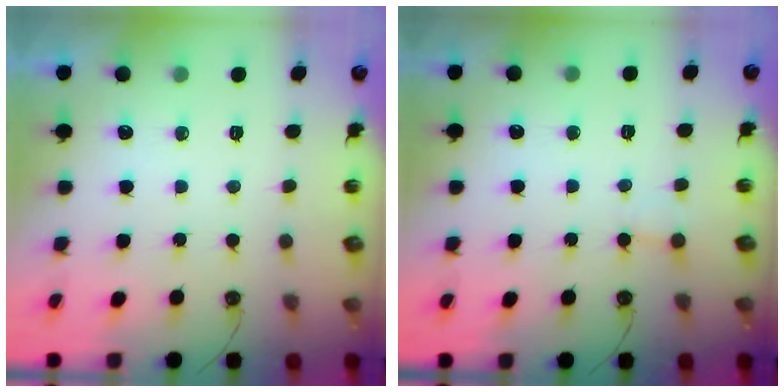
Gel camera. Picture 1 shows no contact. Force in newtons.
{"total": 3.4, "press": 3.4, "slide": 0.3}